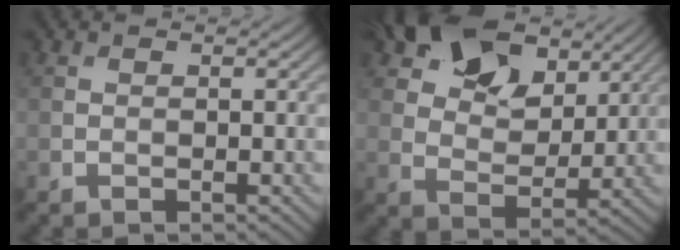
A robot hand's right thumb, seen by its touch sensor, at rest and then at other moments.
{"total": 12.7, "force": [7.8, 7.4, 6.8], "torque": [-0.125, 0.009, 0.125]}